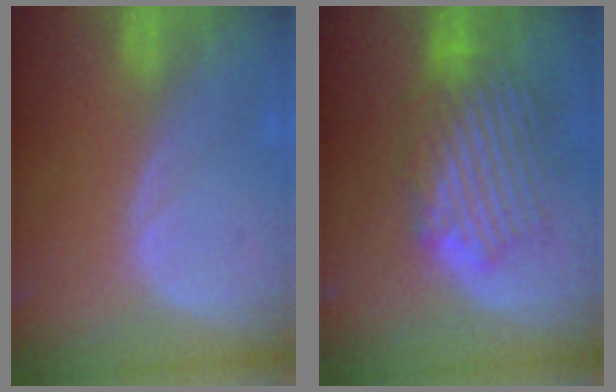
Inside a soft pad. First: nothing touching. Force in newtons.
{"total": 9.0, "press": 8.6, "slide": 2.7}